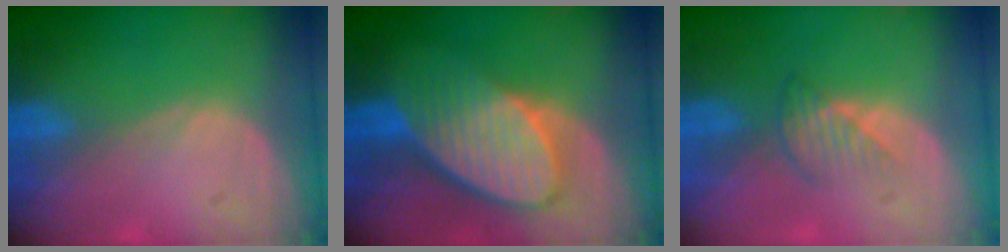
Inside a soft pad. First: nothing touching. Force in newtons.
{"total": 9.4, "press": 8.3, "slide": 4.6}
{"total": 2.7, "press": 2.6, "slide": 0.5}